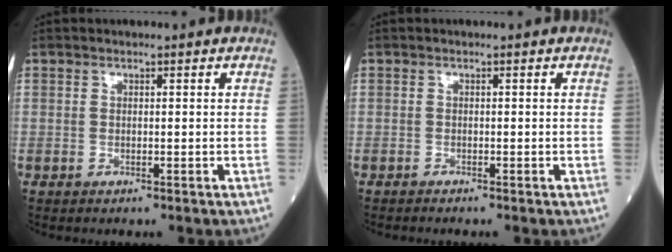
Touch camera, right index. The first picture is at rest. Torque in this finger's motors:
{"motor_torque": [-0.20, -0.12, 0.05, 0.01]}